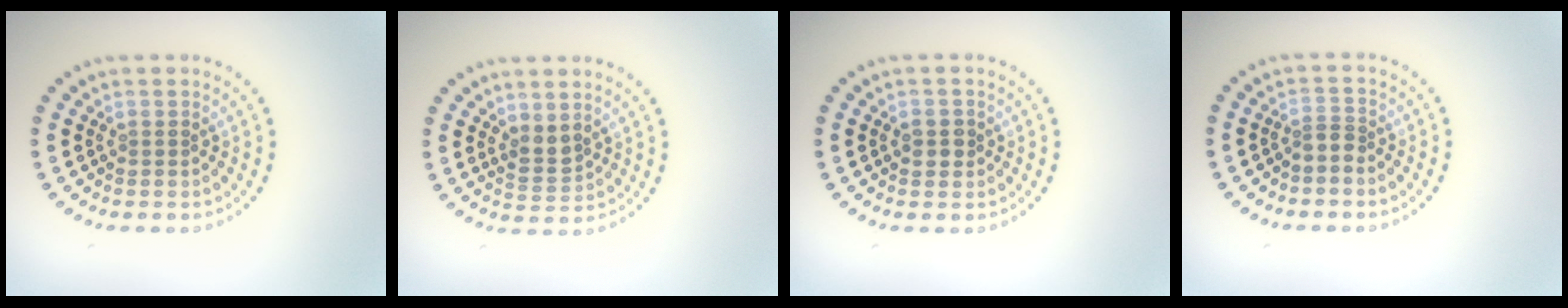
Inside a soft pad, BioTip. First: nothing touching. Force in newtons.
{"total": 1.8, "press": 1.5, "slide": 1.0}
{"total": 1.6, "press": 1.6, "slide": 0.3}
{"total": 1.3, "press": 0.9, "slide": 0.9}